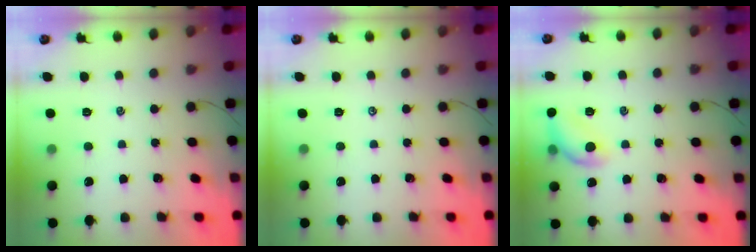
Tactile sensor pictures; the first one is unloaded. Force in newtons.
{"total": 0.0}
{"total": 11.2, "press": 11.1, "slide": 0.4}